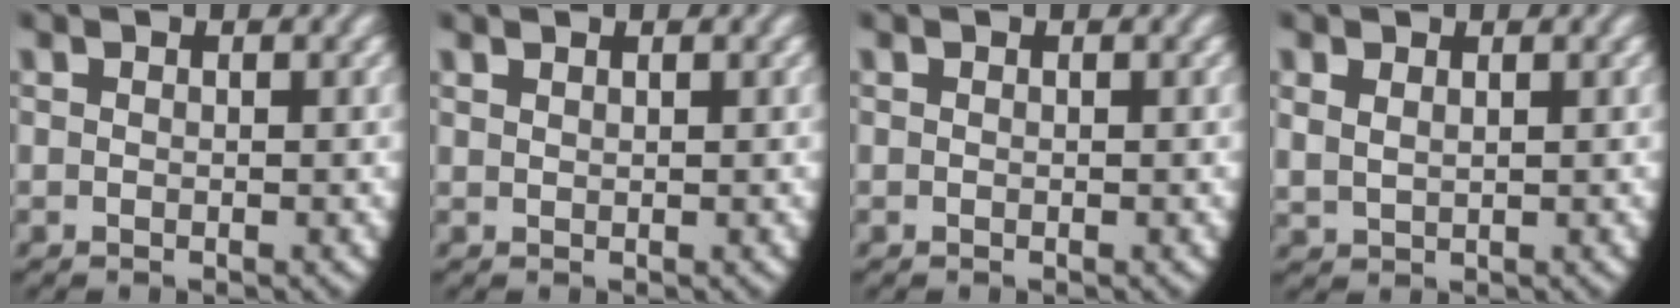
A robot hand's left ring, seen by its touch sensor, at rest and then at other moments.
{"total": 0.8, "force": [0.7, -0.3, 0.1], "torque": [-0.001, -0.001, 0.018]}
{"total": 0.0}
{"total": 1.8, "force": [1.1, 1.3, 0.7], "torque": [-0.027, -0.008, 0.032]}